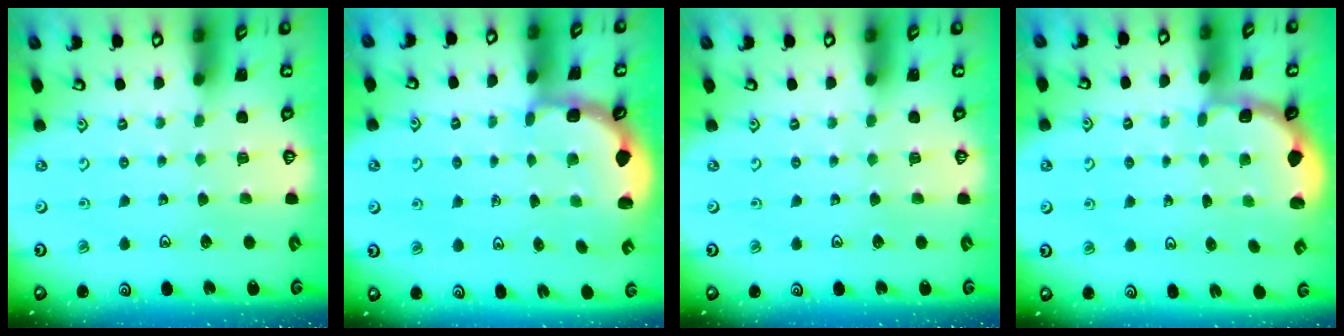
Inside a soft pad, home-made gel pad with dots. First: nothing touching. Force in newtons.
{"total": 2.4, "press": 1.8, "slide": 1.7}
{"total": 0.0}
{"total": 1.8, "press": 1.7, "slide": 0.7}